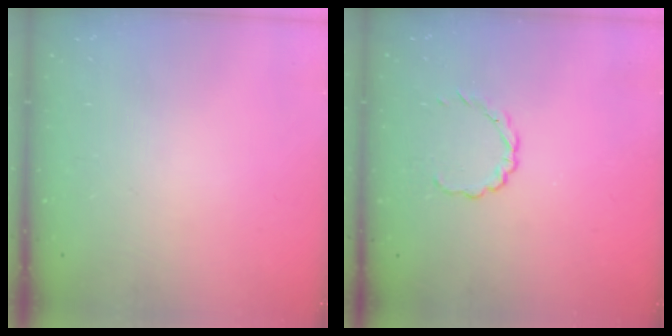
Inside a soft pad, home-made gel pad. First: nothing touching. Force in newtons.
{"total": 2.8, "press": 2.7, "slide": 0.9}